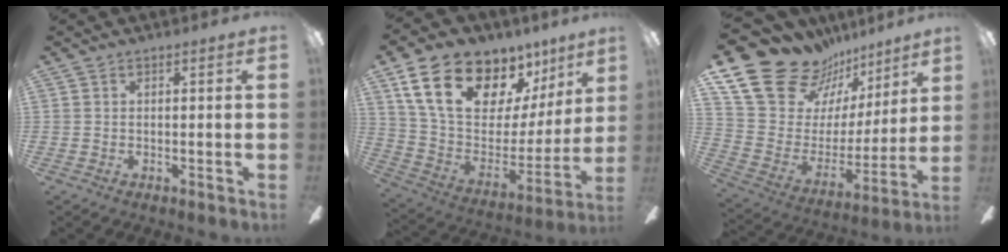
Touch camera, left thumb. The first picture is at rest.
{"total": 22.1, "force": [14.0, 12.1, 12.0], "torque": [-0.197, -0.086, 0.260]}
{"total": 21.6, "force": [15.8, 11.9, 8.8], "torque": [-0.160, -0.111, 0.300]}